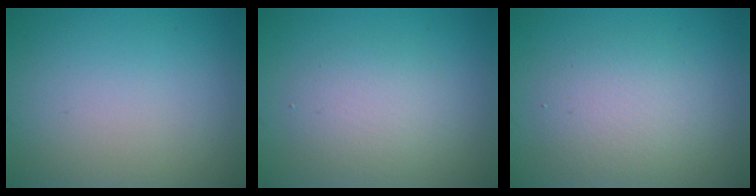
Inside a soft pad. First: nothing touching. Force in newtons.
{"total": 2.9, "press": 2.9, "slide": 0.1}
{"total": 3.4, "press": 3.3, "slide": 0.3}